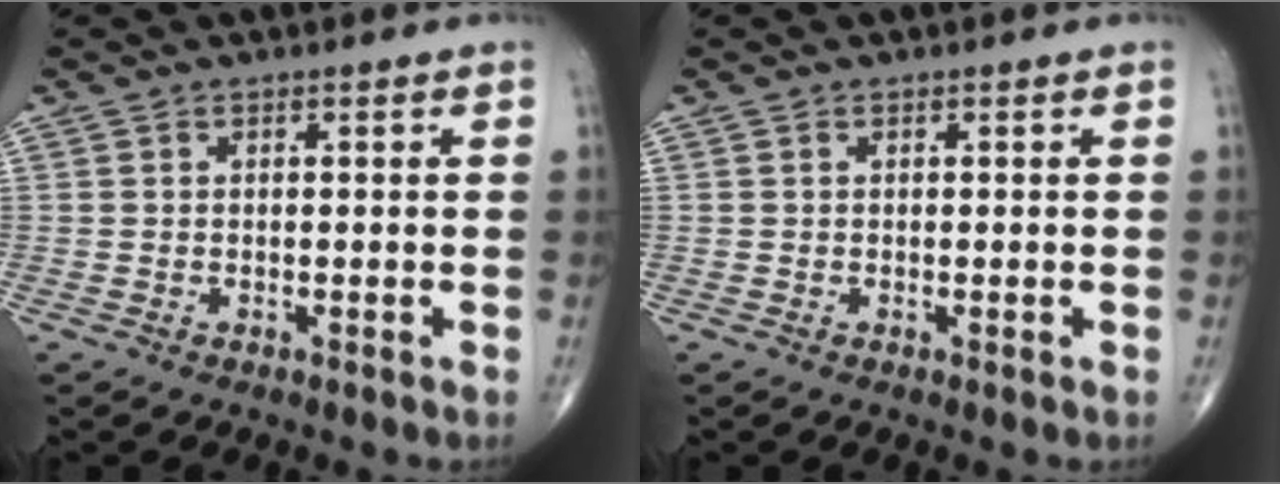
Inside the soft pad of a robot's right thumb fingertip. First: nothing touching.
{"total": 0.0}